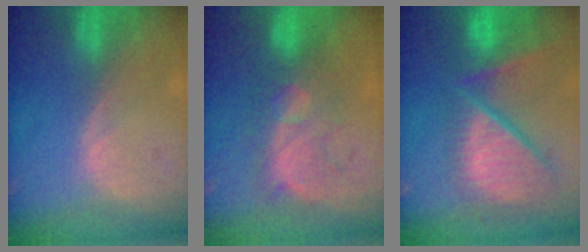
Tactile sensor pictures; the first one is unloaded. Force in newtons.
{"total": 7.7, "press": 7.4, "slide": 2.1}
{"total": 12.9, "press": 10.7, "slide": 7.2}